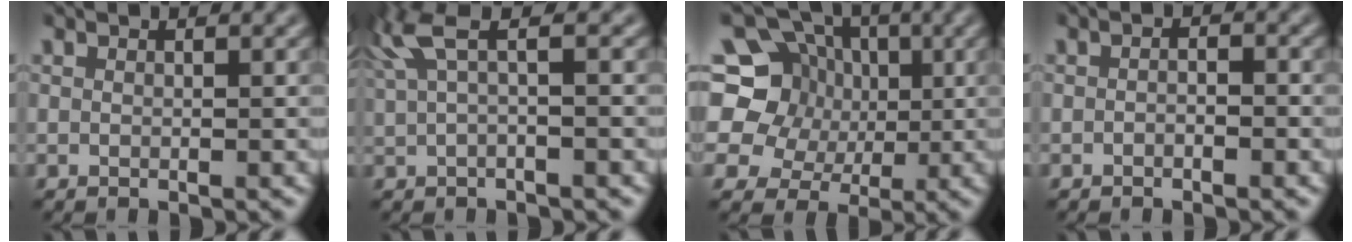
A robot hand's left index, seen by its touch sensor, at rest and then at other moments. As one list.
[{"total": 3.7, "force": [1.5, 0.7, 3.3], "torque": [-0.074, 0.014, 0.028]}, {"total": 13.1, "force": [2.9, 11.6, 5.4], "torque": [-0.143, 0.036, 0.035]}, {"total": 1.0, "force": [-0.6, 0.4, 0.7], "torque": [-0.015, -0.002, -0.012]}]